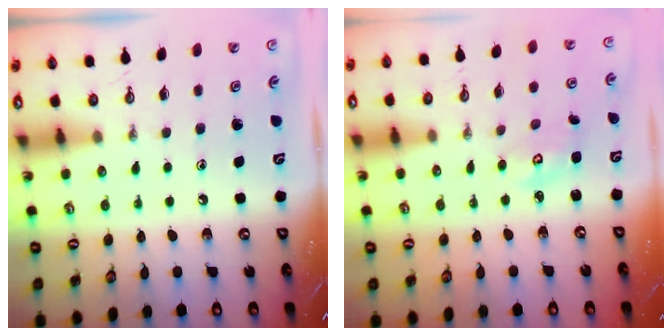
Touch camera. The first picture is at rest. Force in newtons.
{"total": 3.4, "press": 3.4, "slide": 0.5}